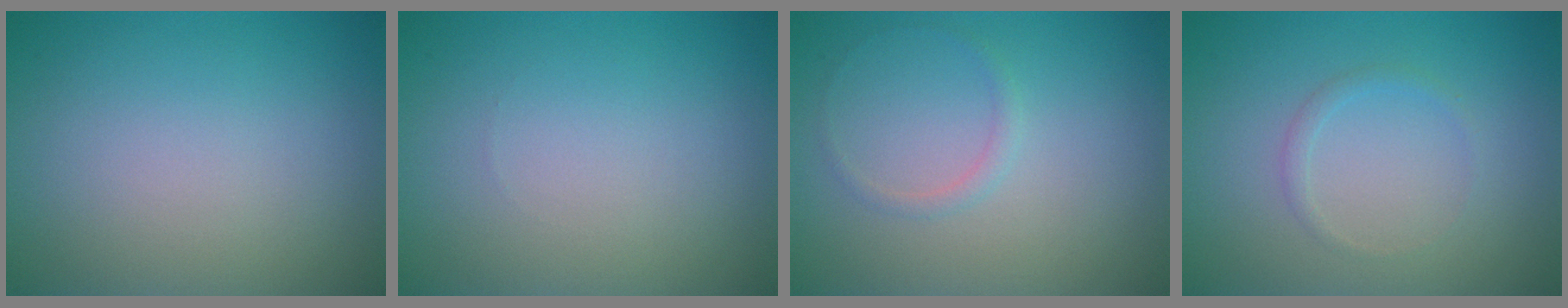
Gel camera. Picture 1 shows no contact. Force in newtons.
{"total": 0.0}
{"total": 0.8, "press": 0.8, "slide": 0.0}
{"total": 0.9, "press": 0.9, "slide": 0.0}